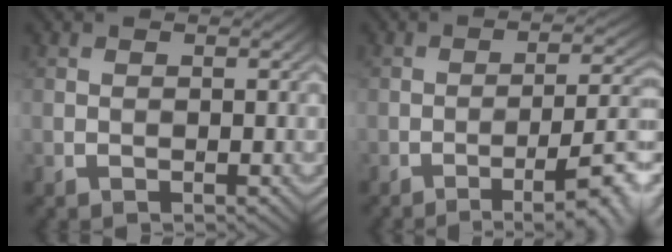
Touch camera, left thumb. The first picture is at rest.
{"total": 8.6, "force": [-4.0, 1.9, 7.4], "torque": [-0.115, 0.002, -0.057]}